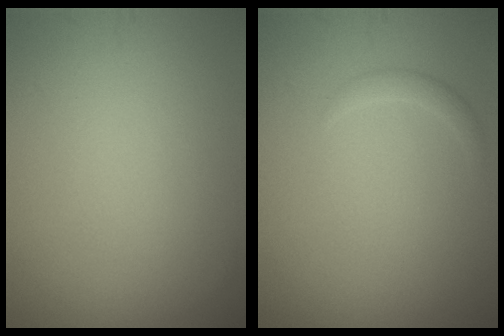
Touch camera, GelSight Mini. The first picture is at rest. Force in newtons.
{"total": 0.9, "press": 0.9, "slide": 0.1}